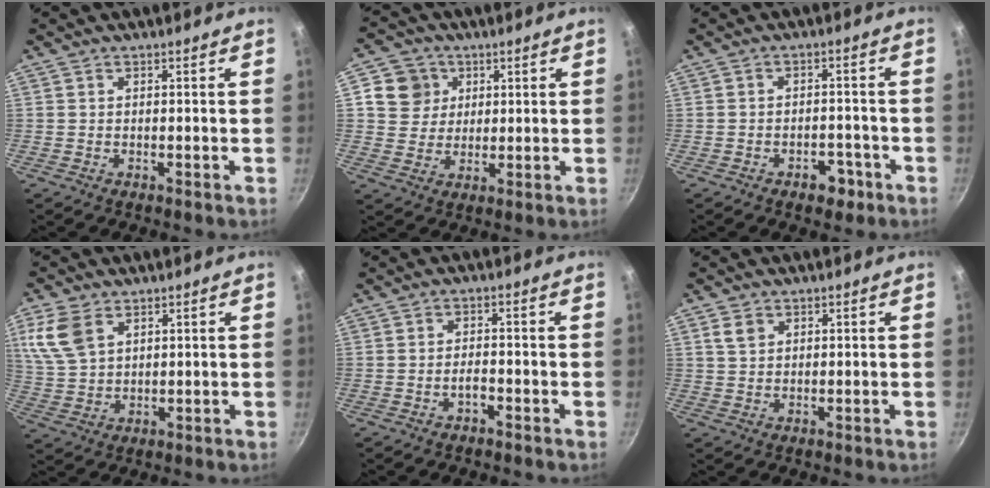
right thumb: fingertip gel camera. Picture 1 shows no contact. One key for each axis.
{"total": 7.6, "fx": 2.4, "fy": 6.9, "fz": 2.1, "tx": -0.002, "ty": 0.000, "tz": 0.038}
{"total": 4.6, "fx": -2.6, "fy": 2.8, "fz": 2.5, "tx": -0.014, "ty": 0.022, "tz": -0.029}
{"total": 8.9, "fx": 4.1, "fy": 5.6, "fz": 5.6, "tx": -0.113, "ty": -0.009, "tz": 0.088}
{"total": 2.1, "fx": -1.3, "fy": 0.9, "fz": 1.3, "tx": -0.019, "ty": 0.016, "tz": -0.025}
{"total": 3.0, "fx": 1.4, "fy": 2.2, "fz": 1.6, "tx": -0.020, "ty": -0.001, "tz": 0.028}